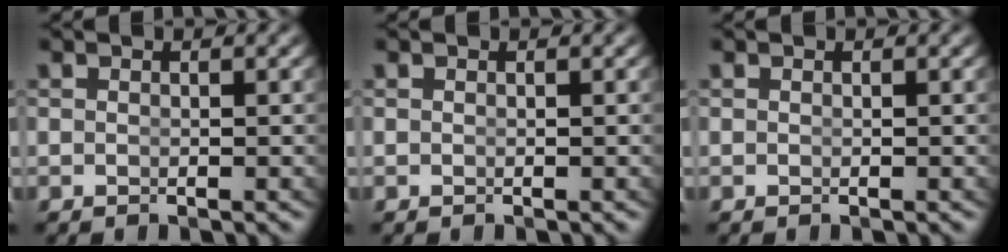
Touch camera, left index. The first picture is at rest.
{"total": 0.0}
{"total": 0.0}